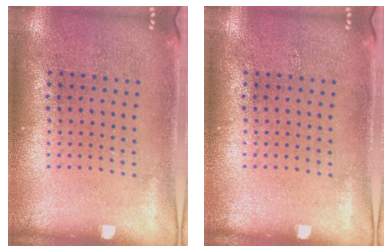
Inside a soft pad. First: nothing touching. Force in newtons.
{"total": 0.0}